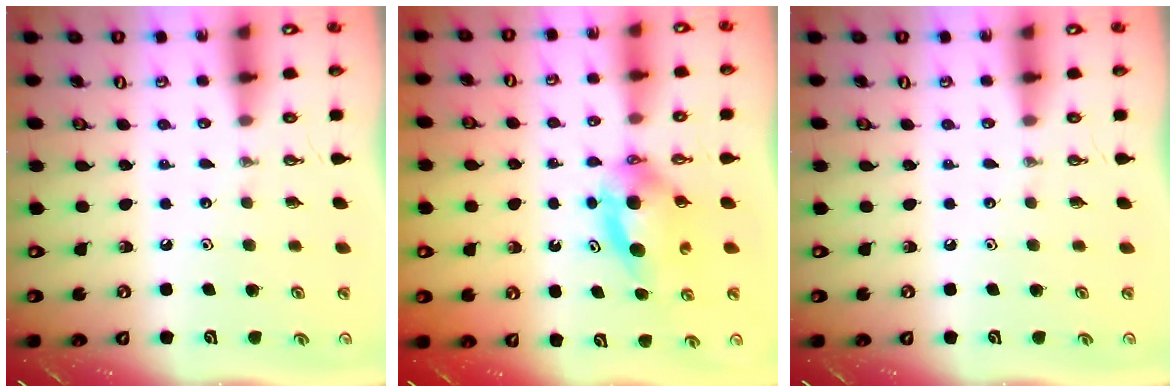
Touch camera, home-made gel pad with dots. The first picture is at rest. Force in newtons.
{"total": 5.6, "press": 5.4, "slide": 1.2}
{"total": 0.0}